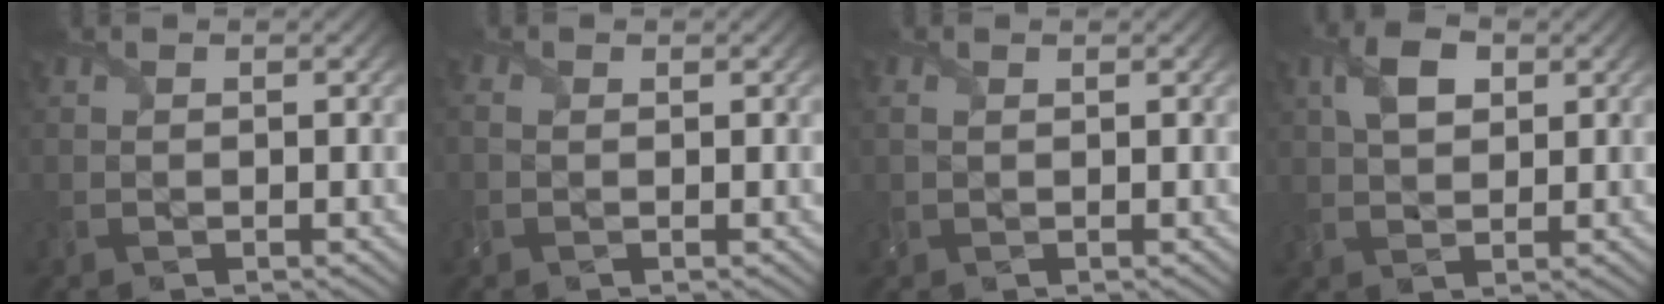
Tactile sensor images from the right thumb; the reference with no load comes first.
{"total": 1.6, "force": [-0.1, 1.3, 0.9], "torque": [-0.026, -0.003, -0.001]}
{"total": 1.6, "force": [0.5, 1.0, 1.1], "torque": [-0.032, 0.001, 0.012]}
{"total": 4.8, "force": [1.7, 2.9, 3.5], "torque": [-0.077, 0.007, 0.027]}